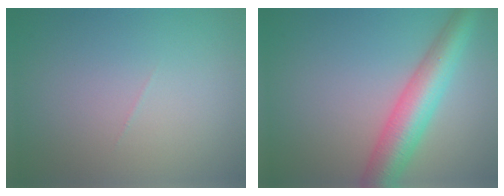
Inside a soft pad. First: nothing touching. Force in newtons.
{"total": 6.3, "press": 6.3, "slide": 0.2}